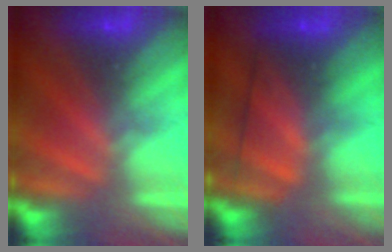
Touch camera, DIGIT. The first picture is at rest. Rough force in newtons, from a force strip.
{"total": 2.6}